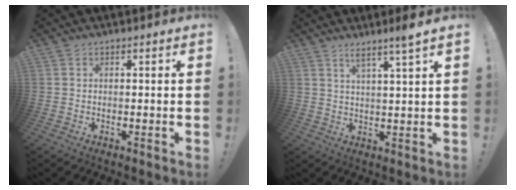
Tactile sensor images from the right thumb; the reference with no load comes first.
{"total": 5.7, "force": [3.9, -1.0, 4.0], "torque": [-0.060, -0.026, 0.058]}